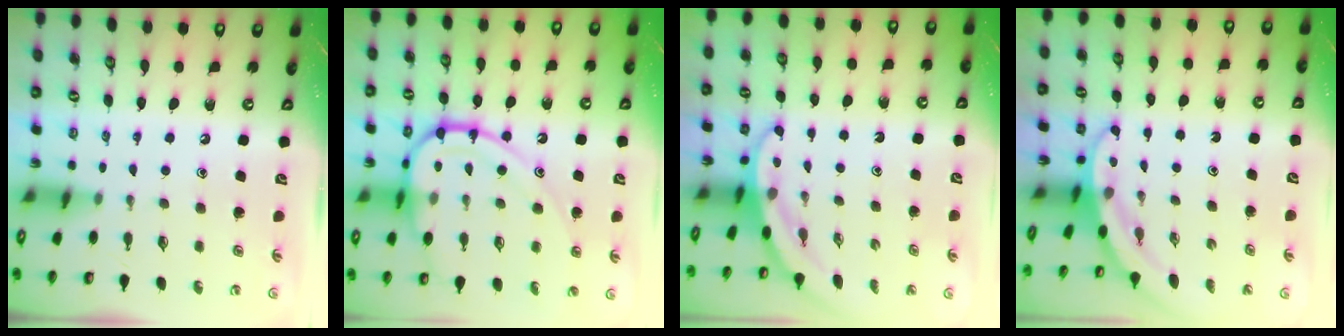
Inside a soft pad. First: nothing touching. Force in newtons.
{"total": 16.5, "press": 16.4, "slide": 2.0}
{"total": 3.1, "press": 3.1, "slide": 0.2}
{"total": 3.1, "press": 3.1, "slide": 0.1}